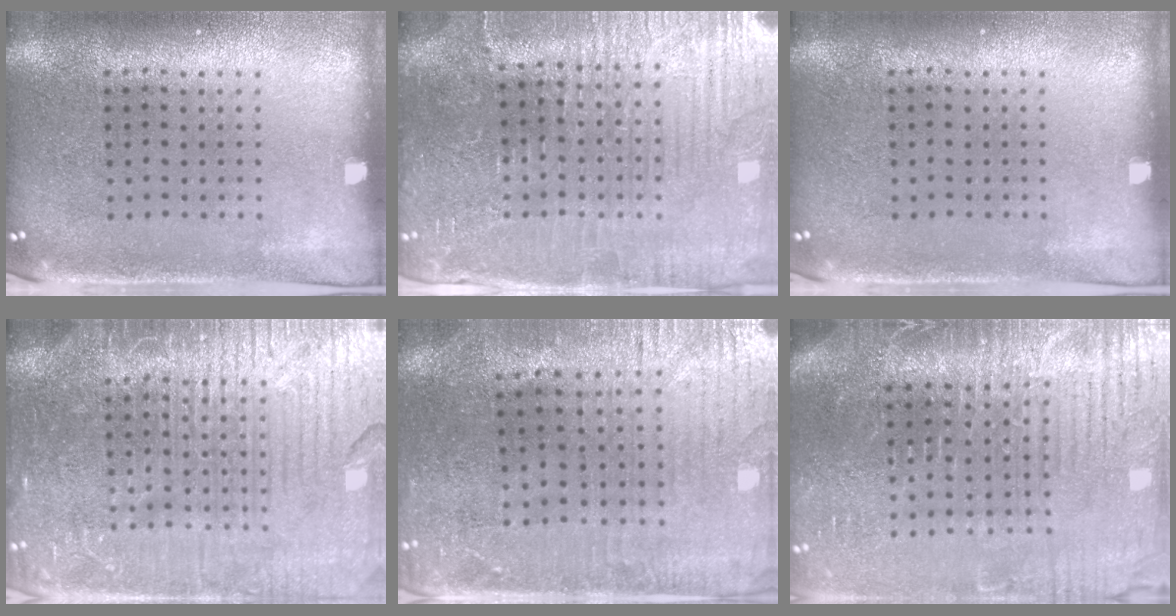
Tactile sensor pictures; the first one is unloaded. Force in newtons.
{"total": 4.4, "press": 4.2, "slide": 1.2}
{"total": 0.0}
{"total": 7.0, "press": 7.0, "slide": 0.9}
{"total": 1.1, "press": 1.0, "slide": 0.4}
{"total": 4.3, "press": 4.0, "slide": 1.6}